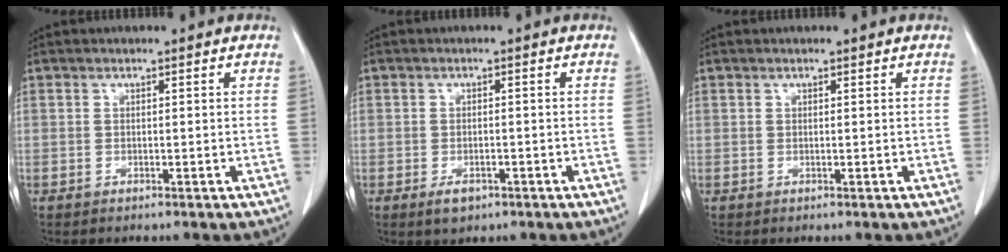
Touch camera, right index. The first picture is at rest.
{"total": 3.5, "force": [-1.9, 2.2, 2.0], "torque": [-0.033, -0.001, -0.020]}
{"total": 0.0}